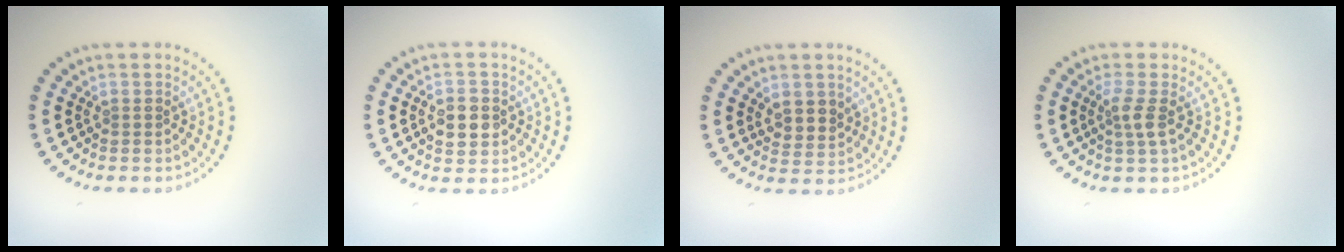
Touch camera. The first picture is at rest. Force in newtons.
{"total": 3.4, "press": 3.4, "slide": 0.2}
{"total": 2.3, "press": 2.1, "slide": 1.0}
{"total": 1.8, "press": 1.4, "slide": 1.0}